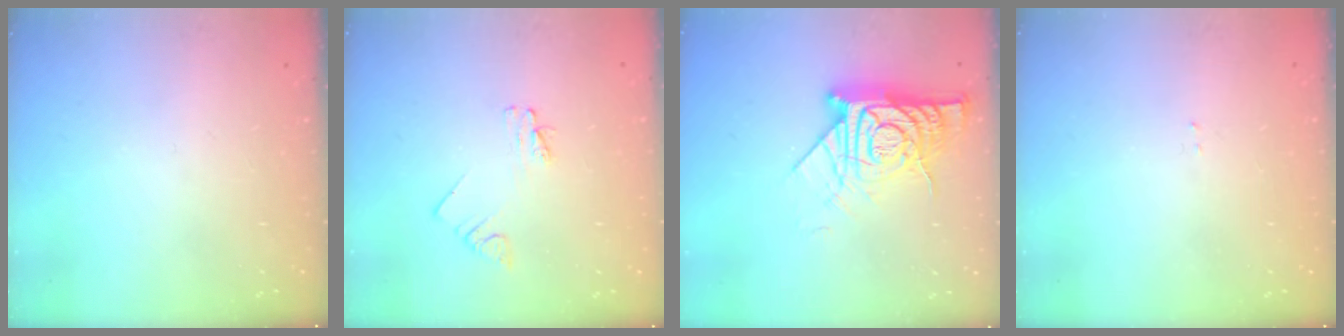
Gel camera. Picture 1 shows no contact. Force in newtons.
{"total": 2.9, "press": 2.9, "slide": 0.3}
{"total": 14.9, "press": 14.9, "slide": 1.5}
{"total": 1.5, "press": 1.5, "slide": 0.2}